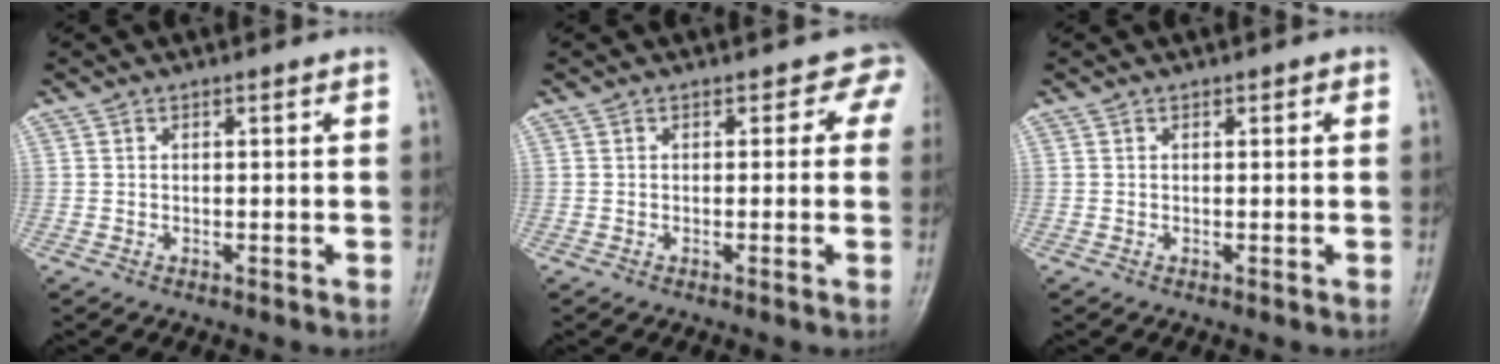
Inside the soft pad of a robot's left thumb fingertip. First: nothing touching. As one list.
[{"total": 2.6, "force": [1.2, 2.2, 0.6], "torque": [0.030, -0.002, -0.007]}, {"total": 0.5, "force": [0.2, 0.4, 0.2], "torque": [0.013, 0.000, 0.000]}]